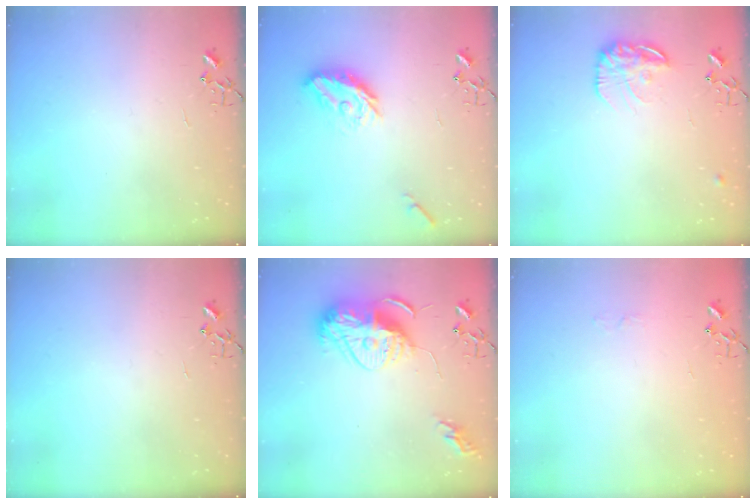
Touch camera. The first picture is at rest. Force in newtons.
{"total": 11.7, "press": 11.7, "slide": 0.5}
{"total": 14.1, "press": 14.1, "slide": 0.9}
{"total": 0.0}
{"total": 15.5, "press": 15.4, "slide": 1.5}
{"total": 3.5, "press": 3.4, "slide": 0.6}